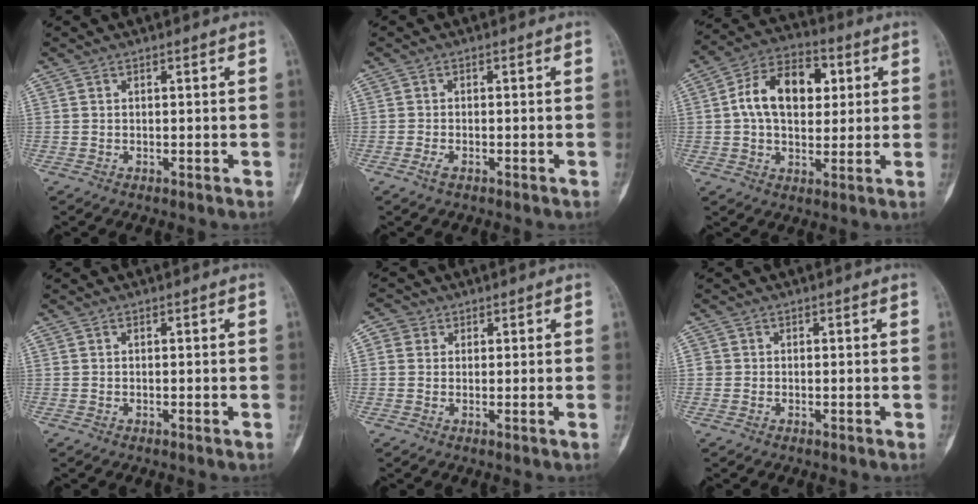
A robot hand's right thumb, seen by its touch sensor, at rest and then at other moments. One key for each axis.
{"total": 1.3, "fx": -0.9, "fy": 0.6, "fz": 0.7, "tx": -0.022, "ty": 0.001, "tz": -0.018}
{"total": 14.0, "fx": 2.6, "fy": 9.1, "fz": 10.4, "tx": -0.149, "ty": 0.016, "tz": 0.034}
{"total": 0.0}
{"total": 2.3, "fx": 0.8, "fy": 2.0, "fz": 0.6, "tx": 0.001, "ty": 0.000, "tz": 0.003}
{"total": 0.9, "fx": -0.1, "fy": 0.9, "fz": 0.0, "tx": 0.011, "ty": 0.007, "tz": -0.006}